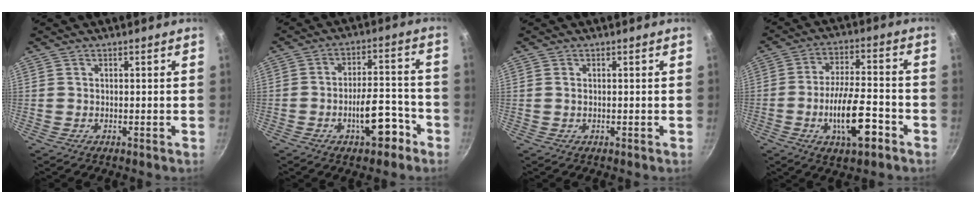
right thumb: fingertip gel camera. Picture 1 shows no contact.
{"total": 9.7, "force": [-4.8, 4.2, 7.3], "torque": [-0.084, 0.050, -0.066]}
{"total": 0.6, "force": [0.1, 0.3, 0.5], "torque": [-0.010, 0.001, 0.001]}
{"total": 13.2, "force": [-5.2, 4.8, 11.1], "torque": [-0.181, 0.028, -0.089]}